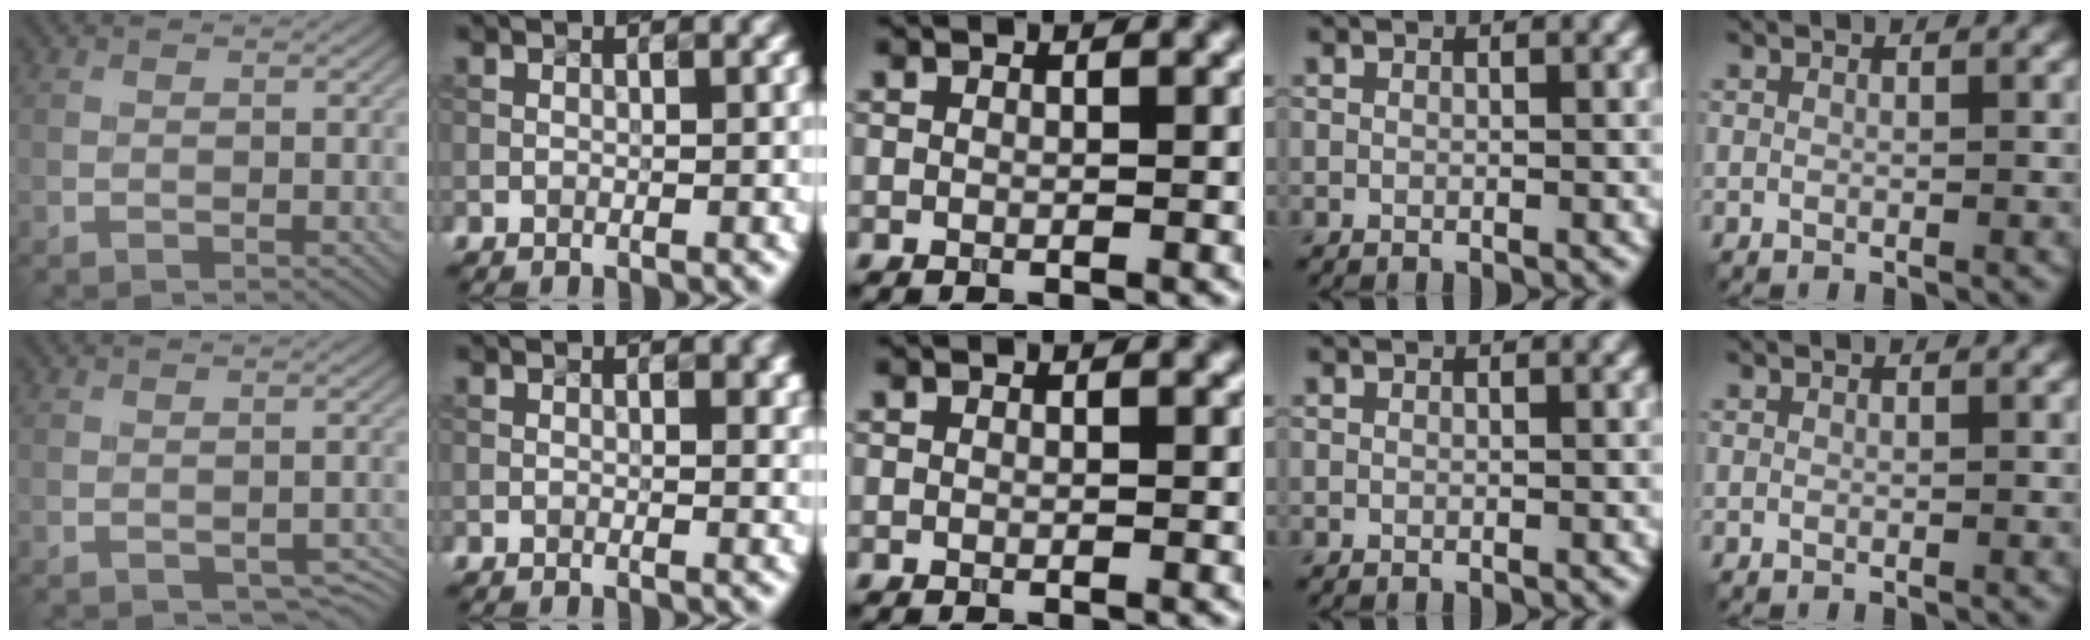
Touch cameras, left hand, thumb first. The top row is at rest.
{"thumb": {"total": 2.6, "force": [-1.4, 1.4, 1.6], "torque": [-0.022, -0.005, -0.011]}, "index": {"total": 2.1, "force": [0.8, 0.9, 1.7], "torque": [-0.014, 0.003, 0.013]}}